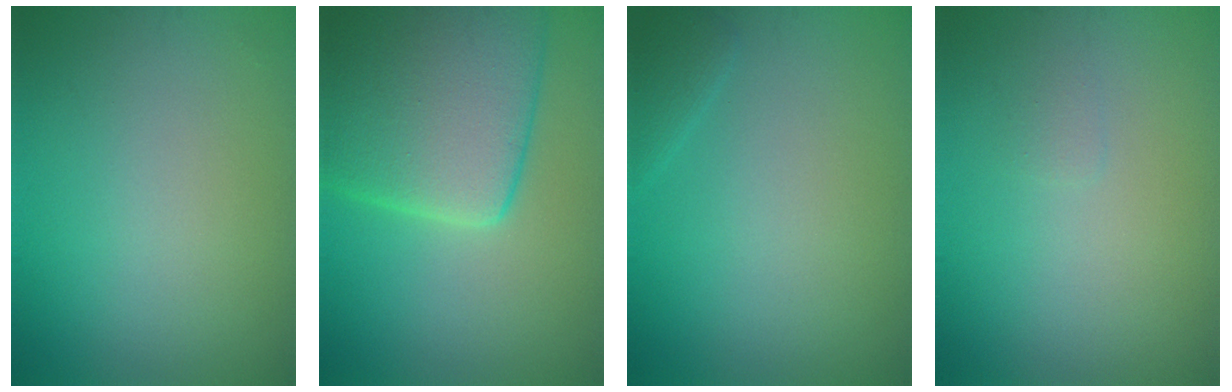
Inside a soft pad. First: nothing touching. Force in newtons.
{"total": 12.0, "press": 11.9, "slide": 0.5}
{"total": 1.1, "press": 1.1, "slide": 0.1}
{"total": 0.5, "press": 0.5, "slide": 0.0}